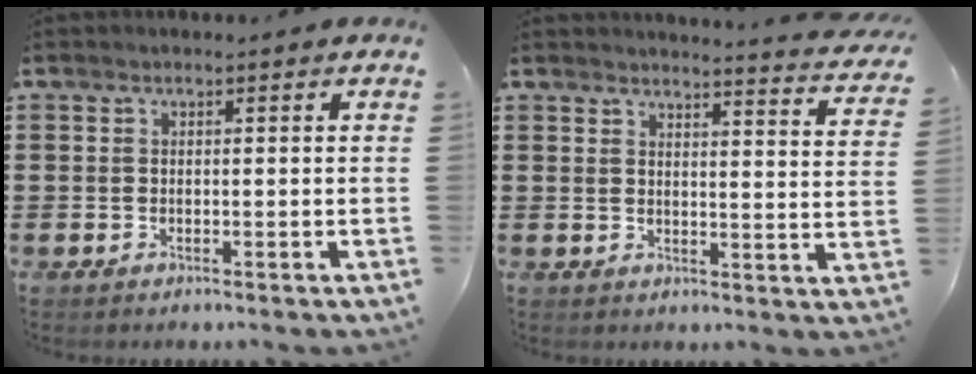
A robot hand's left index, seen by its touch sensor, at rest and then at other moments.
{"total": 3.0, "force": [2.9, -0.5, 0.5], "torque": [-0.017, -0.027, 0.047]}